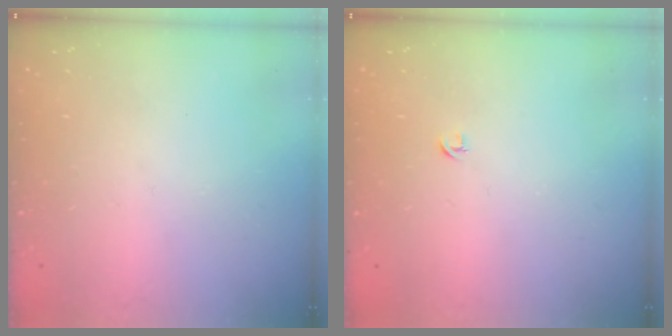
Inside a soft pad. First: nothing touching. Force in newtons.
{"total": 2.7, "press": 2.6, "slide": 0.6}